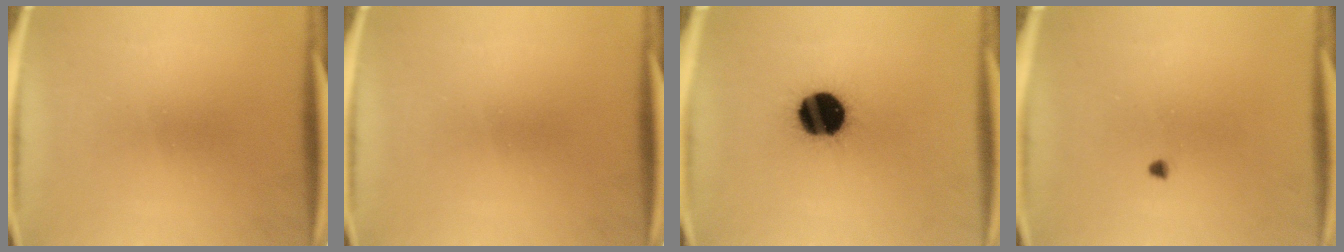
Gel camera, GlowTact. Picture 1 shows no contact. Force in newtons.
{"total": 0.0}
{"total": 16.8}
{"total": 0.7}